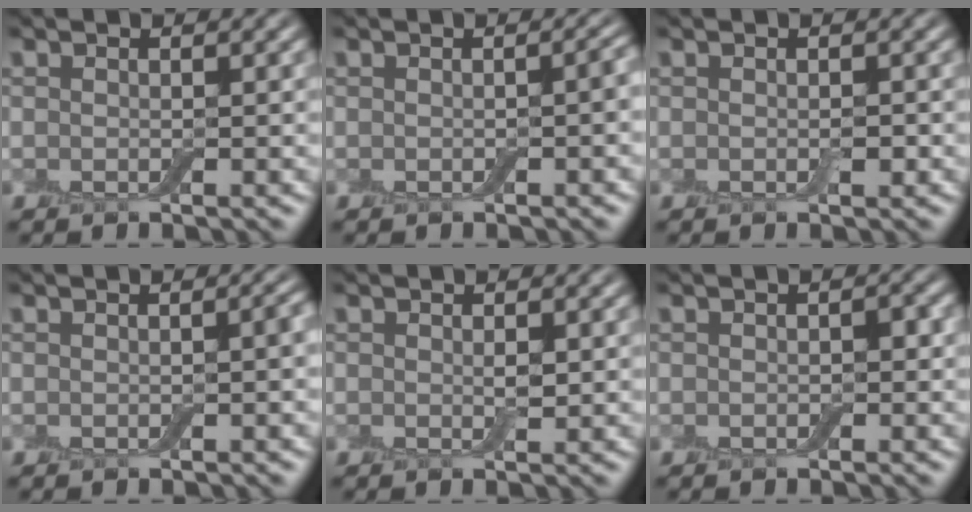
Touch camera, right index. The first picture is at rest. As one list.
[{"total": 1.4, "force": [-0.2, 0.3, 1.3], "torque": [-0.016, 0.003, -0.002]}, {"total": 0.6, "force": [-0.1, 0.3, 0.5], "torque": [-0.007, -0.001, 0.000]}, {"total": 1.1, "force": [-0.1, 0.1, 1.1], "torque": [-0.014, 0.004, 0.000]}, {"total": 0.6, "force": [0.1, 0.2, 0.6], "torque": [-0.010, -0.001, 0.001]}, {"total": 1.0, "force": [-0.1, 0.6, 0.8], "torque": [-0.010, 0.000, 0.000]}]